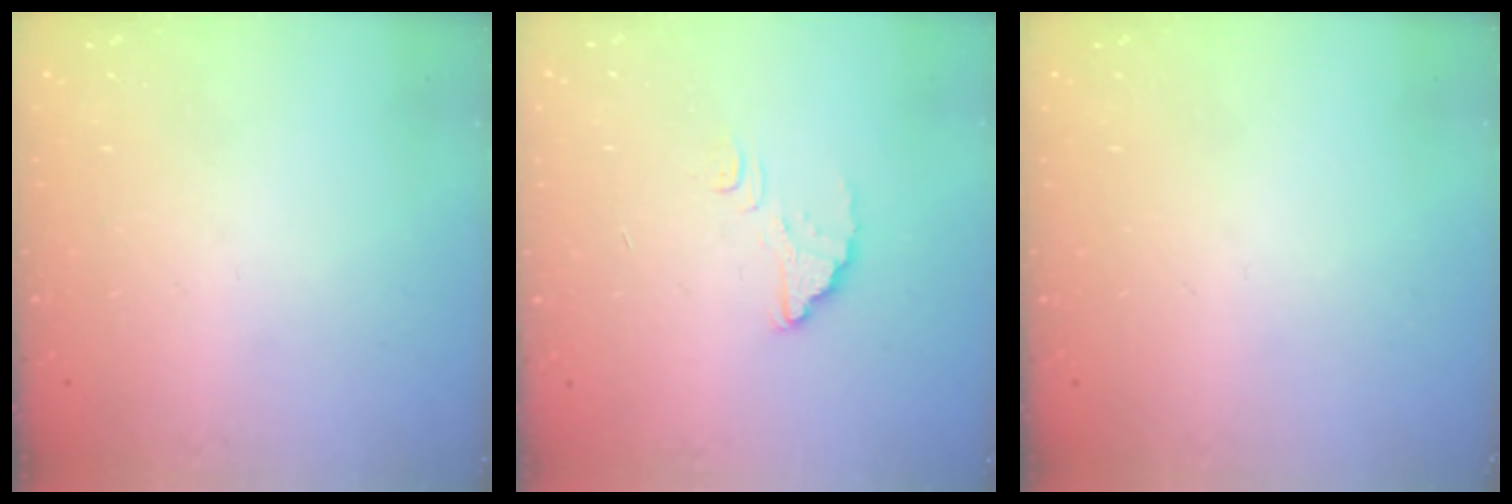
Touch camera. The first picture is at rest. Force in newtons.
{"total": 3.1, "press": 3.1, "slide": 0.2}
{"total": 0.0}